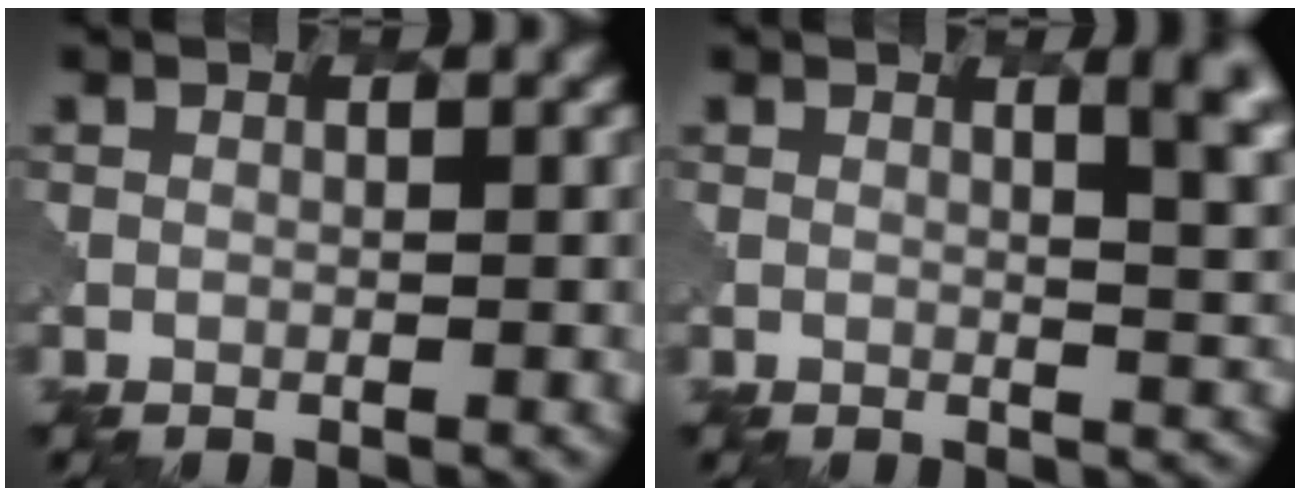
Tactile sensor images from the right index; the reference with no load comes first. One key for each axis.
{"total": 5.1, "fx": 1.9, "fy": 2.2, "fz": 4.3, "tx": -0.017, "ty": 0.007, "tz": 0.019}